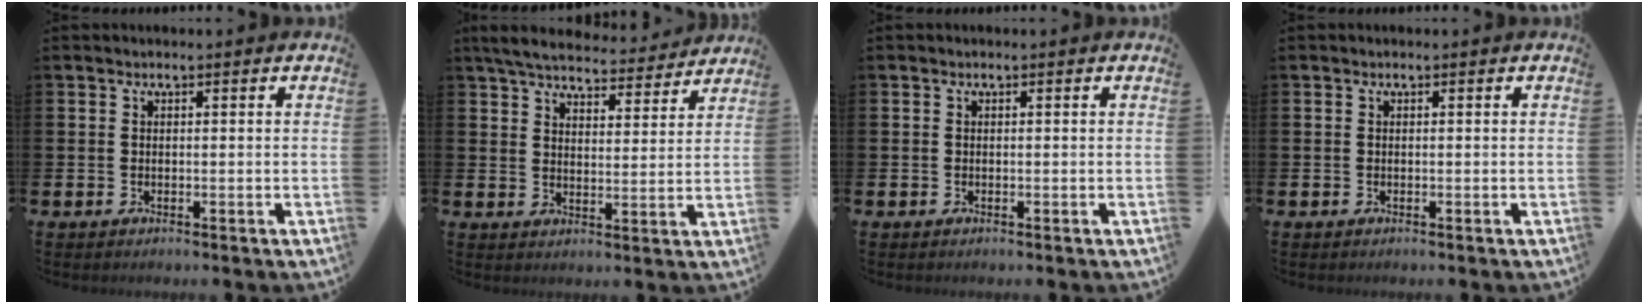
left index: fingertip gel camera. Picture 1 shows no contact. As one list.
[{"total": 6.0, "force": [5.7, 1.3, 1.4], "torque": [-0.045, -0.036, 0.099]}, {"total": 0.0}, {"total": 0.0}]